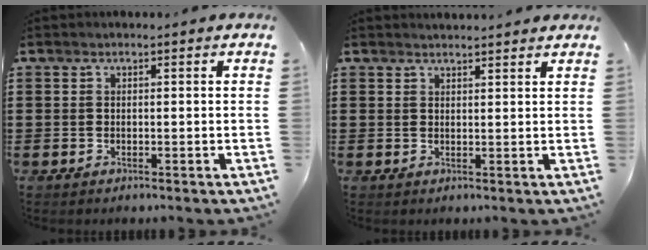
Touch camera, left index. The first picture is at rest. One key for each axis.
{"total": 1.5, "fx": 1.5, "fy": 0.1, "fz": 0.0, "tx": -0.004, "ty": 0.002, "tz": 0.030}